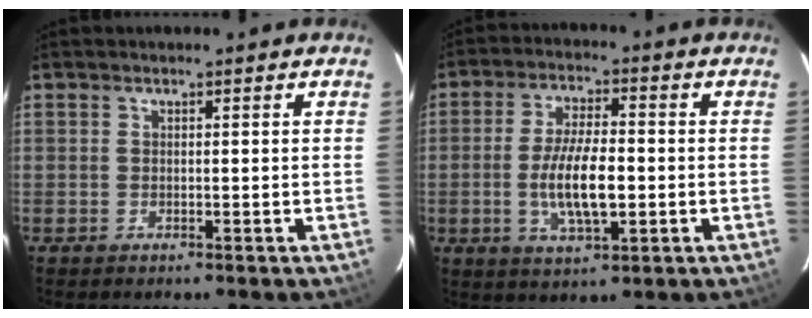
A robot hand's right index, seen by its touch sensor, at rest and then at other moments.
{"total": 10.1, "force": [-1.8, 3.4, 9.3], "torque": [-0.180, -0.005, -0.029]}